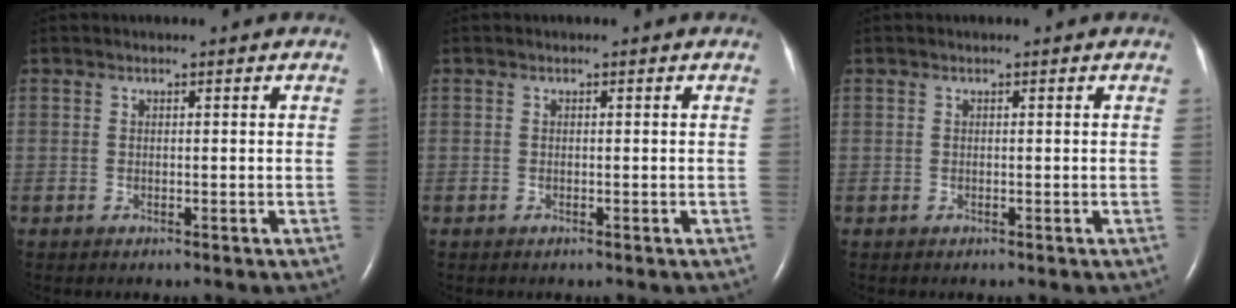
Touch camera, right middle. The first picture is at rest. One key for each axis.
{"total": 0.0}
{"total": 0.0}